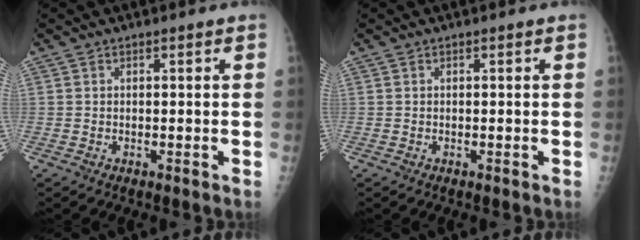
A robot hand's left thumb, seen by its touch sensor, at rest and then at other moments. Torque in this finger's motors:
{"motor_torque": [-0.01, 0.06, -0.01, 0.02, 0.00]}